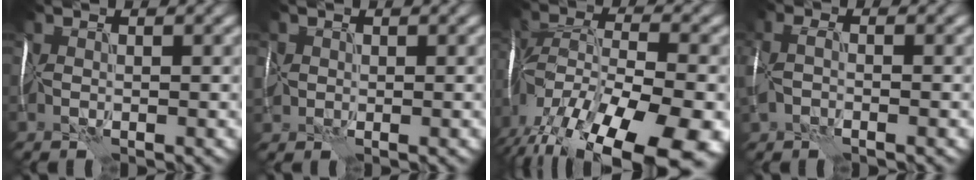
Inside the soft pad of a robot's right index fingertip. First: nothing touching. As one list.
[{"total": 2.3, "force": [-0.3, 2.0, 1.2], "torque": [-0.024, -0.001, -0.001]}, {"total": 17.6, "force": [-10.8, 8.2, 11.2], "torque": [-0.204, -0.036, -0.127]}, {"total": 3.6, "force": [-1.0, 1.8, 3.0], "torque": [-0.084, -0.004, -0.016]}]